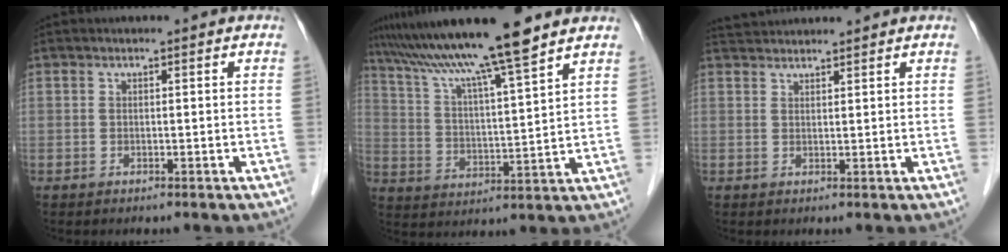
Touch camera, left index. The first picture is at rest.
{"total": 16.0, "force": [12.9, -0.8, 9.3], "torque": [-0.164, 0.016, 0.214]}
{"total": 4.4, "force": [4.3, 0.2, 0.7], "torque": [-0.016, 0.038, 0.076]}